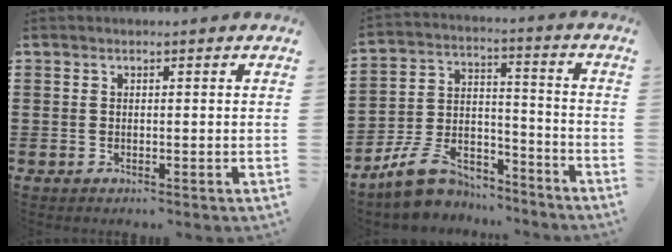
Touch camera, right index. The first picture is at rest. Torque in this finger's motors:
{"motor_torque": [-2.14, 0.00, -0.35, -0.21]}